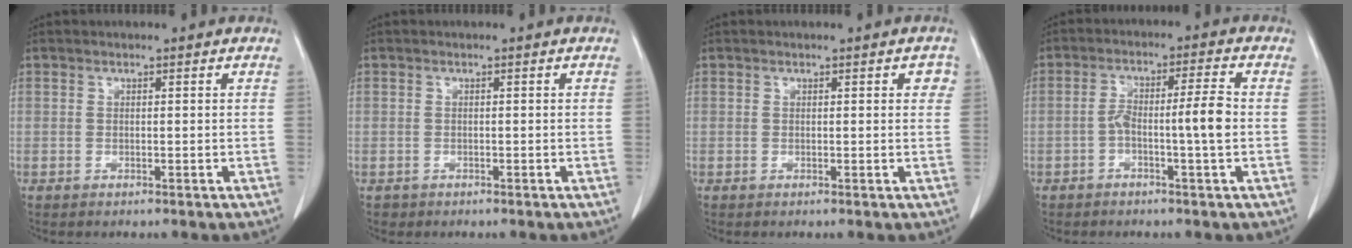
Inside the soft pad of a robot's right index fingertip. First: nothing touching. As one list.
[{"total": 0.9, "force": [-0.5, 0.7, -0.2], "torque": [-0.010, 0.002, -0.007]}, {"total": 1.8, "force": [0.6, 0.8, 1.5], "torque": [-0.011, 0.004, 0.004]}, {"total": 5.9, "force": [-1.4, -0.1, 5.7], "torque": [-0.105, 0.018, -0.021]}]